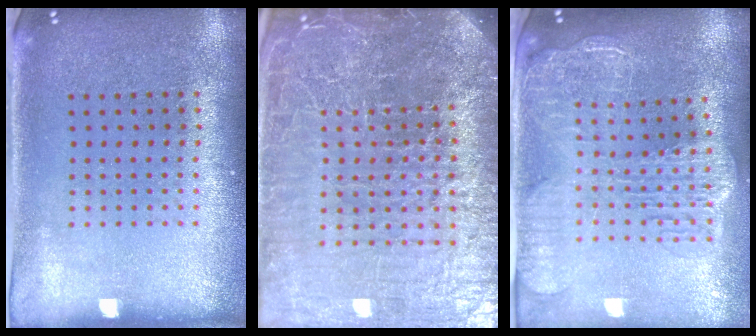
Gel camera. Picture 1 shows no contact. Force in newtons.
{"total": 6.9, "press": 6.1, "slide": 3.3}
{"total": 2.9, "press": 2.4, "slide": 1.7}